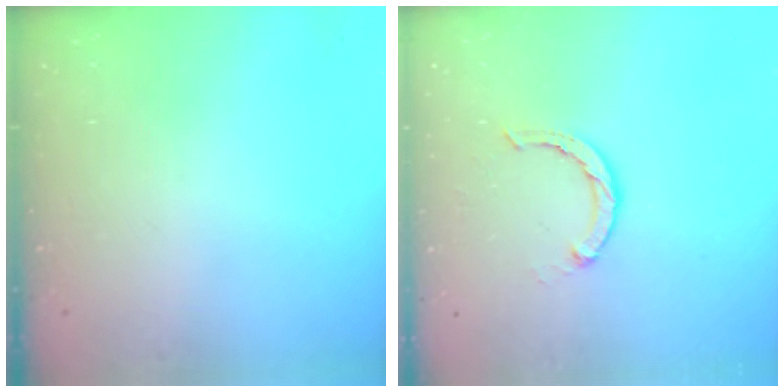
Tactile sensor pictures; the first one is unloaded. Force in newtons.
{"total": 2.3, "press": 2.3, "slide": 0.3}